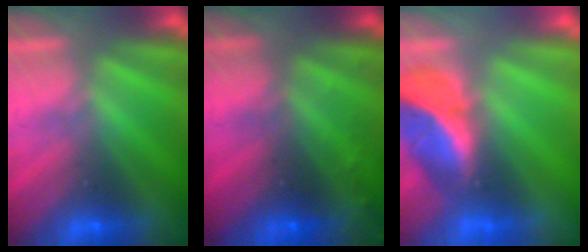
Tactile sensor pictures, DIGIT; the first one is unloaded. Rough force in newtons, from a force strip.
{"total": 8.7}
{"total": 2.6}